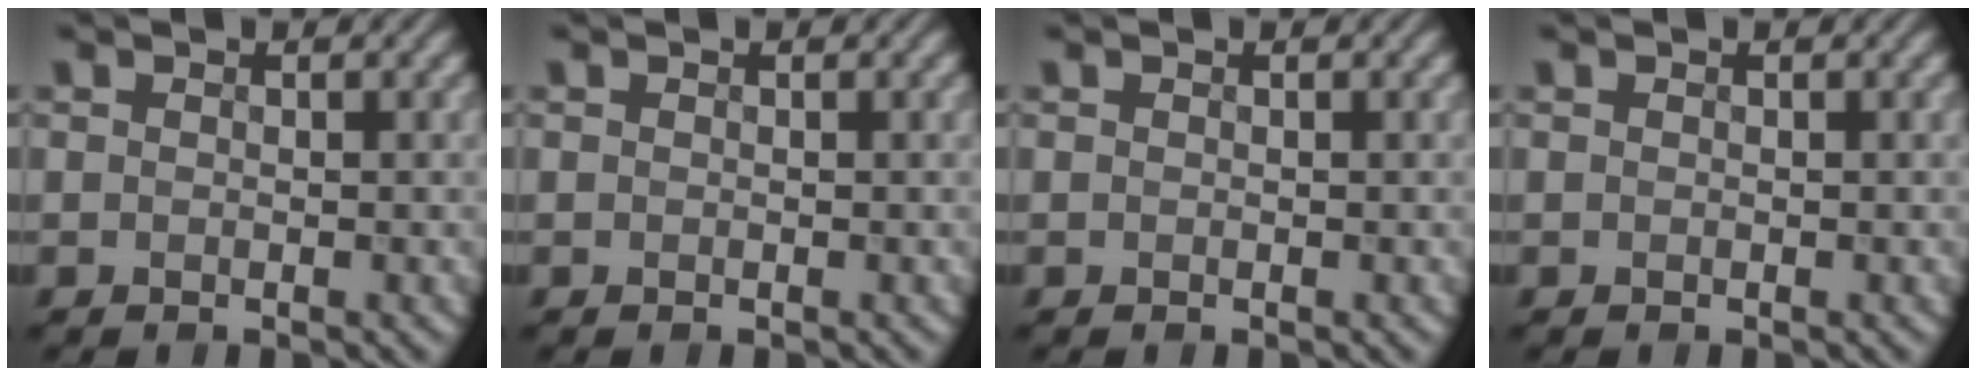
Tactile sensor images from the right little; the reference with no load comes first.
{"total": 0.0}
{"total": 0.0}
{"total": 0.0}